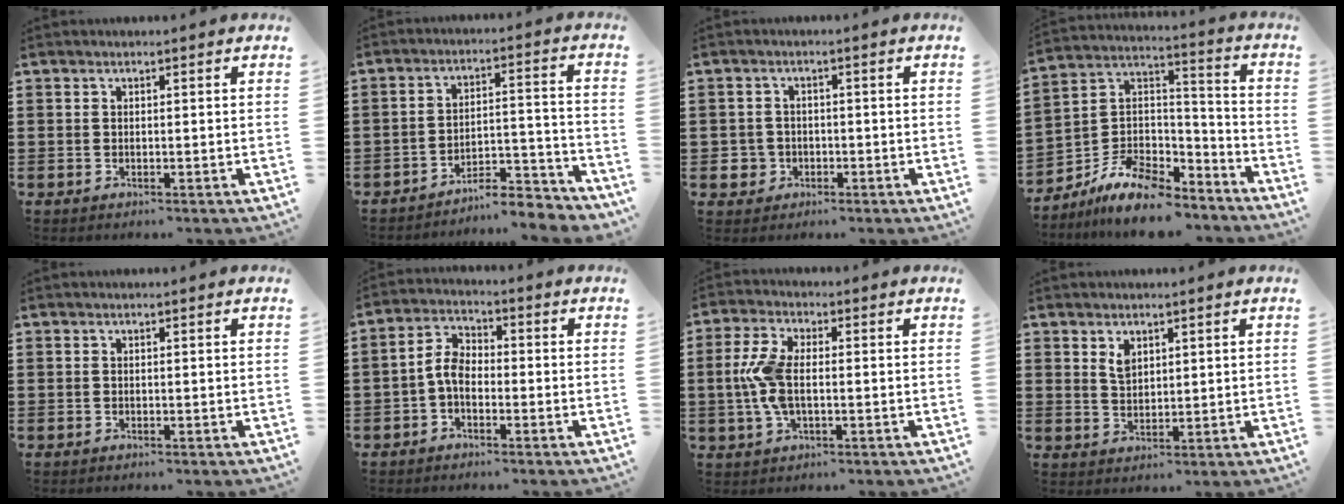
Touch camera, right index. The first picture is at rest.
{"total": 6.9, "force": [-6.6, 0.8, 2.0], "torque": [-0.024, 0.020, -0.127]}
{"total": 2.3, "force": [-0.8, 2.2, 0.3], "torque": [-0.014, 0.004, -0.018]}
{"total": 10.3, "force": [-8.4, 4.4, 3.9], "torque": [-0.087, 0.025, -0.162]}
{"total": 0.0}
{"total": 4.6, "force": [-1.3, 2.6, 3.5], "torque": [-0.087, 0.004, -0.032]}
{"total": 7.3, "force": [-0.4, 3.4, 6.5], "torque": [-0.160, -0.005, -0.016]}
{"total": 2.6, "force": [1.7, 1.5, 1.3], "torque": [-0.031, 0.004, 0.031]}